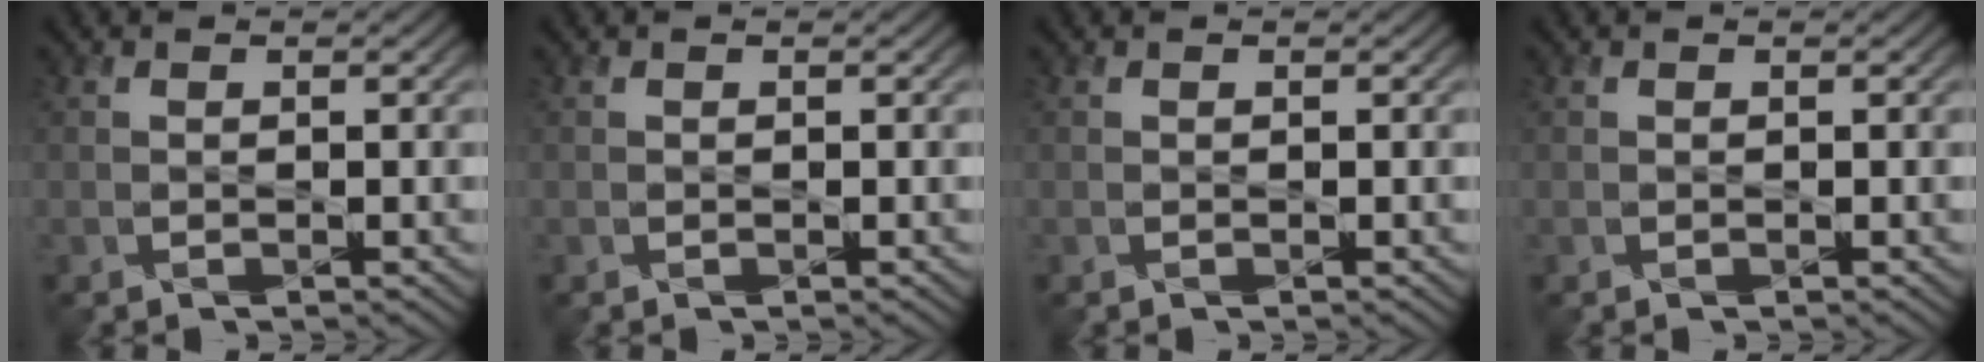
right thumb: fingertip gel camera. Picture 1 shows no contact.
{"total": 0.0}
{"total": 0.0}
{"total": 0.0}